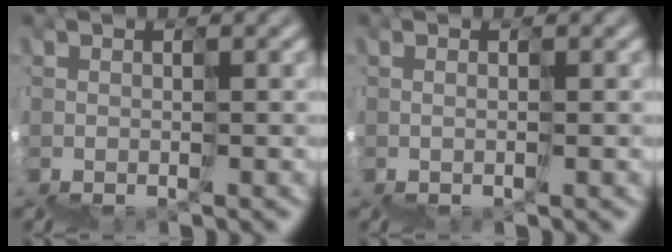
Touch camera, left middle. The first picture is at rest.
{"total": 0.6, "force": [0.3, -0.4, -0.2], "torque": [0.014, 0.005, 0.006]}